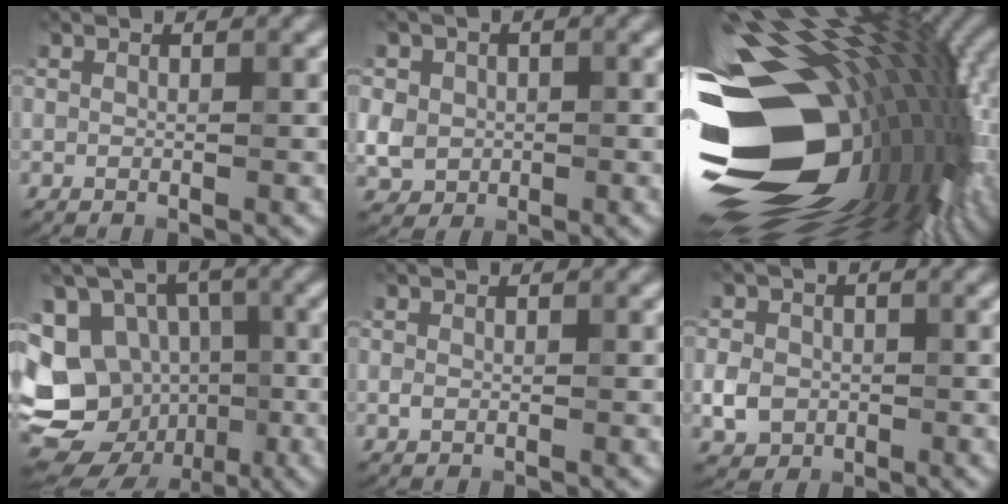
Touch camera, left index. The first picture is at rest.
{"total": 3.5, "force": [-0.1, 3.2, 1.4], "torque": [-0.021, 0.001, -0.010]}
{"total": 20.2, "force": [-2.9, 12.1, 15.8], "torque": [-0.279, -0.040, -0.045]}
{"total": 14.4, "force": [-3.3, 12.4, 6.5], "torque": [-0.149, -0.009, -0.062]}
{"total": 0.6, "force": [-0.1, 0.5, 0.4], "torque": [-0.005, -0.001, -0.003]}
{"total": 3.1, "force": [-0.7, 2.6, 1.4], "torque": [-0.023, -0.001, -0.017]}